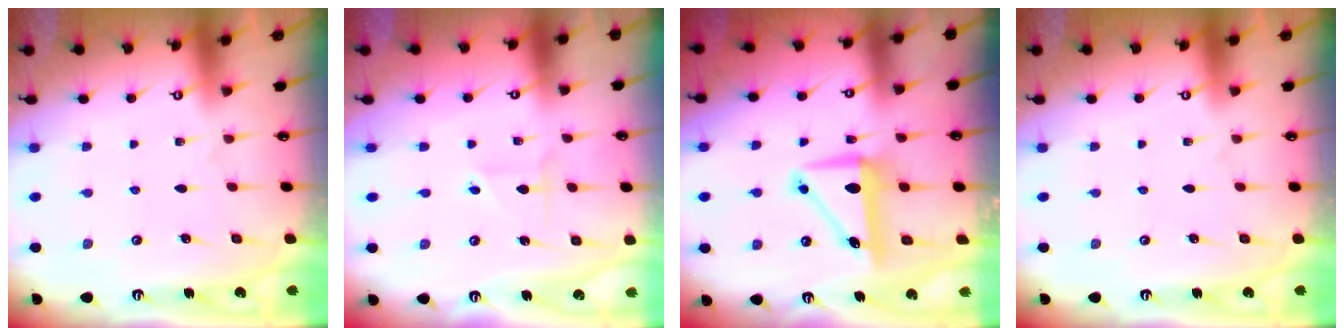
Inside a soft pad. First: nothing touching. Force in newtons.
{"total": 1.7, "press": 1.7, "slide": 0.2}
{"total": 8.0, "press": 7.8, "slide": 1.5}
{"total": 0.0}